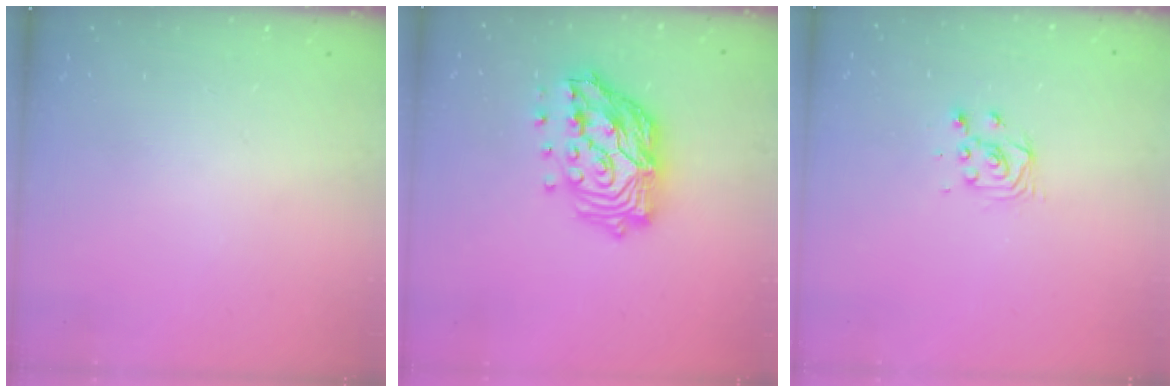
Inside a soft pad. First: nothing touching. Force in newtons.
{"total": 17.9, "press": 17.8, "slide": 1.7}
{"total": 4.7, "press": 4.7, "slide": 0.5}